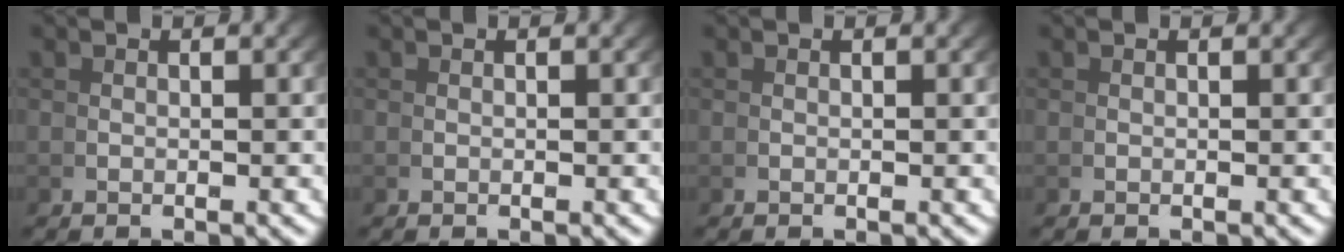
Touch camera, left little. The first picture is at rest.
{"total": 0.0}
{"total": 0.0}
{"total": 0.0}